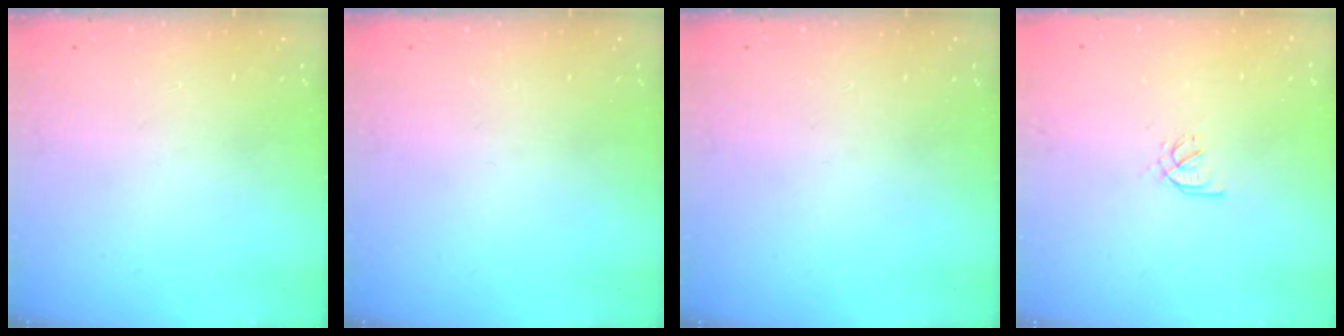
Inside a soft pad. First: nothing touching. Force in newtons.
{"total": 0.0}
{"total": 0.0}
{"total": 2.1, "press": 2.0, "slide": 0.7}